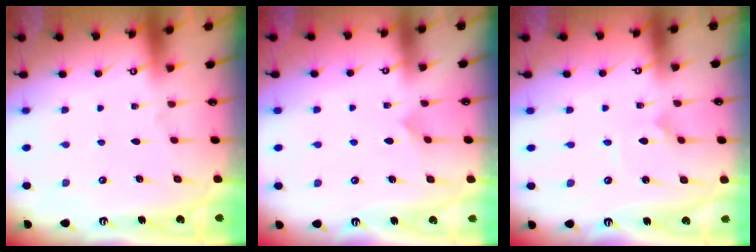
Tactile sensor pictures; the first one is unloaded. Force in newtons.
{"total": 4.3, "press": 4.2, "slide": 0.3}
{"total": 0.7, "press": 0.7, "slide": 0.1}